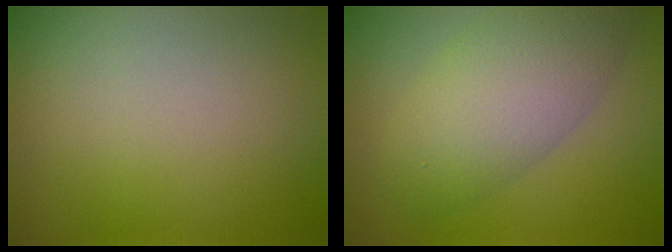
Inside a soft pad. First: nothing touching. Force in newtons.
{"total": 6.3, "press": 6.3, "slide": 0.4}